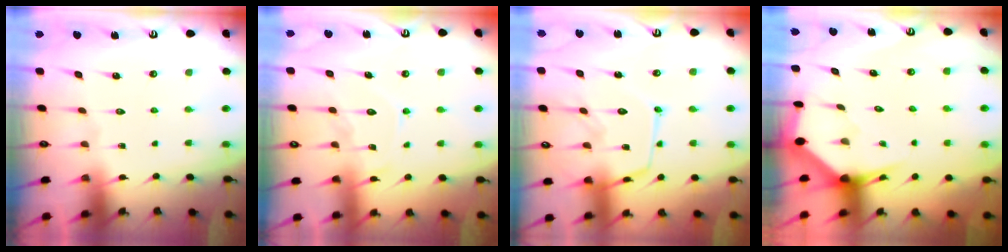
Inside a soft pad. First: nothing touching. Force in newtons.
{"total": 11.1, "press": 11.1, "slide": 1.0}
{"total": 14.0, "press": 14.0, "slide": 1.0}
{"total": 3.1, "press": 3.1, "slide": 0.4}